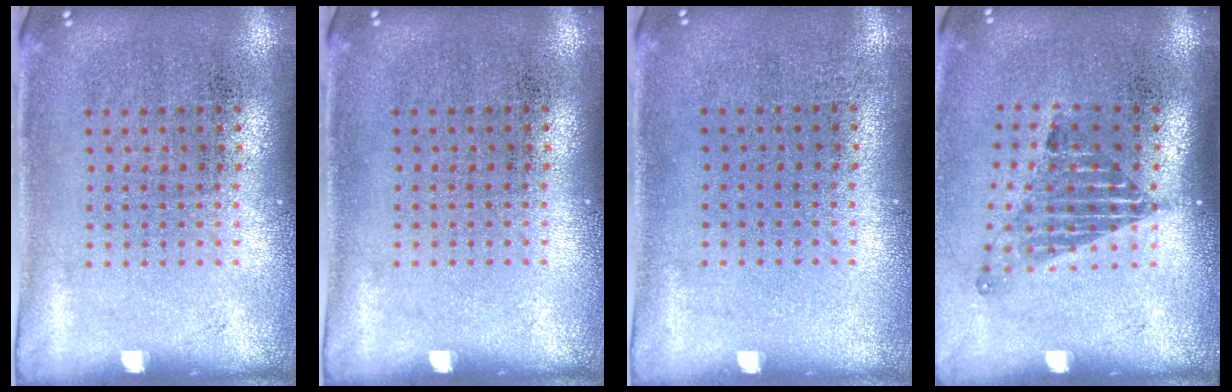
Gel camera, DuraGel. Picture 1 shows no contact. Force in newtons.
{"total": 0.0}
{"total": 0.0}
{"total": 1.6, "press": 1.1, "slide": 1.2}